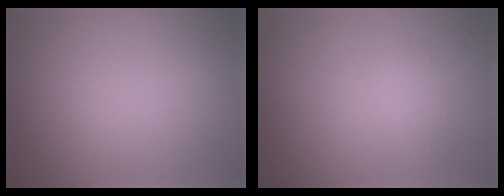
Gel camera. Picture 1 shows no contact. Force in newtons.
{"total": 0.9, "press": 0.9, "slide": 0.0}